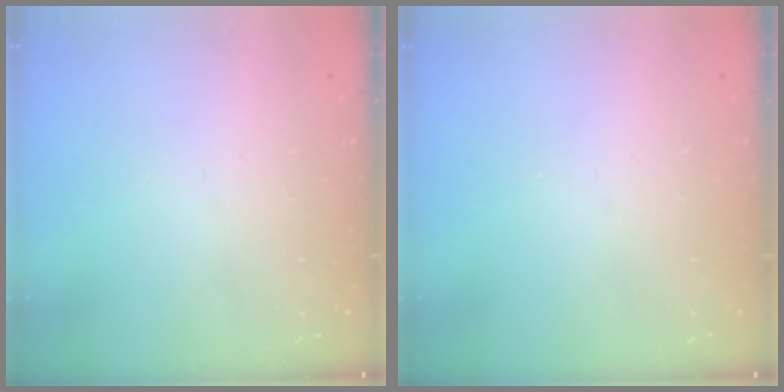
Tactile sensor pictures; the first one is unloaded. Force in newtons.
{"total": 0.0}